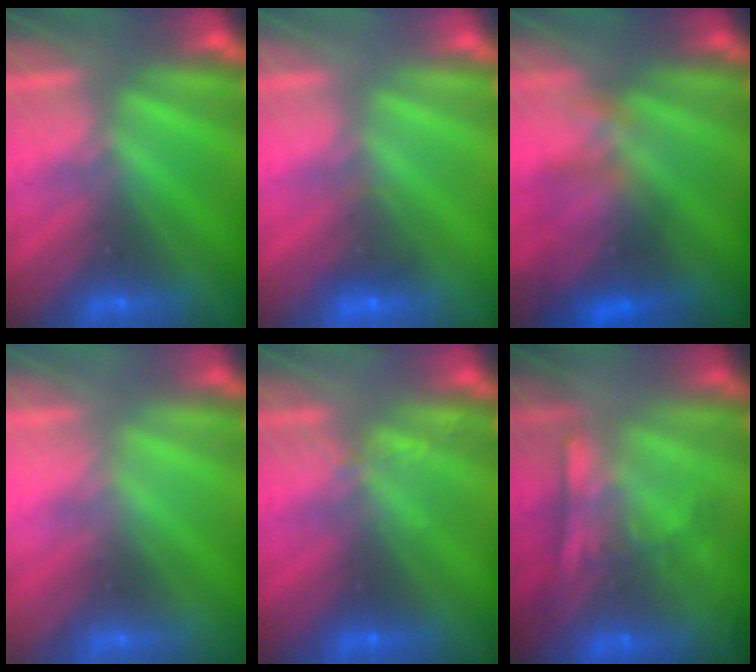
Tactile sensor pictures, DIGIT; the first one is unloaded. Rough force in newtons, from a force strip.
{"total": 1.8}
{"total": 4.4}
{"total": 2.1}
{"total": 2.1}
{"total": 7.2}